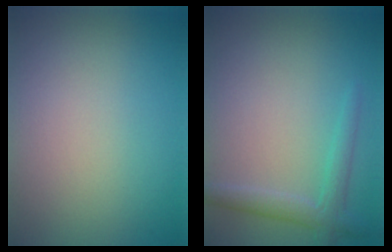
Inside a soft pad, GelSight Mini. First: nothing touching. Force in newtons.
{"total": 2.3, "press": 2.3, "slide": 0.1}